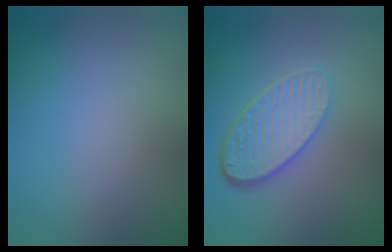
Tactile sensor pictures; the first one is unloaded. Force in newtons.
{"total": 5.3, "press": 3.8, "slide": 3.7}